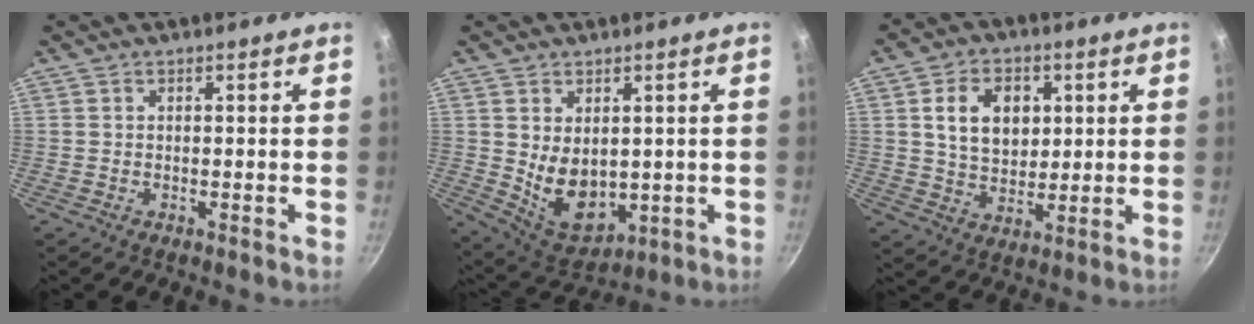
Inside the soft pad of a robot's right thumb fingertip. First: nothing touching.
{"total": 10.1, "force": [0.9, 6.8, 7.4], "torque": [-0.098, -0.028, 0.044]}
{"total": 10.9, "force": [2.7, 7.9, 7.0], "torque": [-0.092, -0.005, 0.046]}